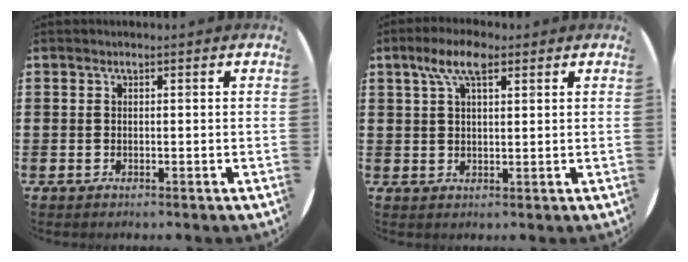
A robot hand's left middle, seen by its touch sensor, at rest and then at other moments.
{"total": 5.8, "force": [3.5, 2.2, 4.0], "torque": [-0.080, 0.006, 0.059]}